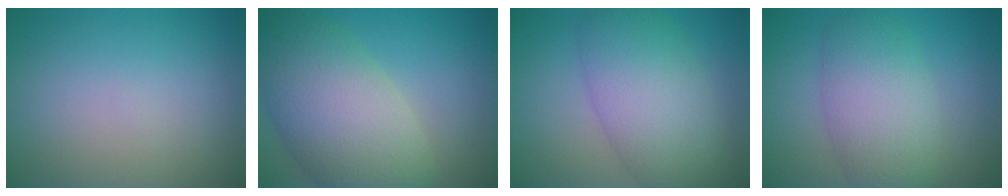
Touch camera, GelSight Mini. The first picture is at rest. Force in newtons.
{"total": 9.8, "press": 9.8, "slide": 0.3}
{"total": 7.5, "press": 7.5, "slide": 0.2}
{"total": 6.0, "press": 6.0, "slide": 0.3}